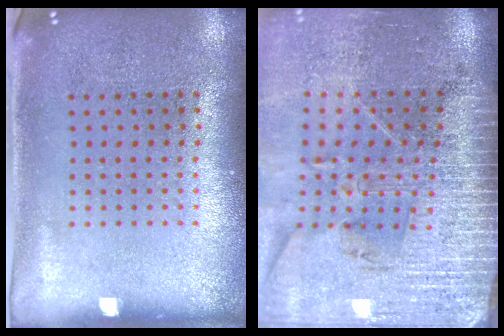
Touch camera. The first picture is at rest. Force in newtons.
{"total": 3.8, "press": 3.4, "slide": 1.8}